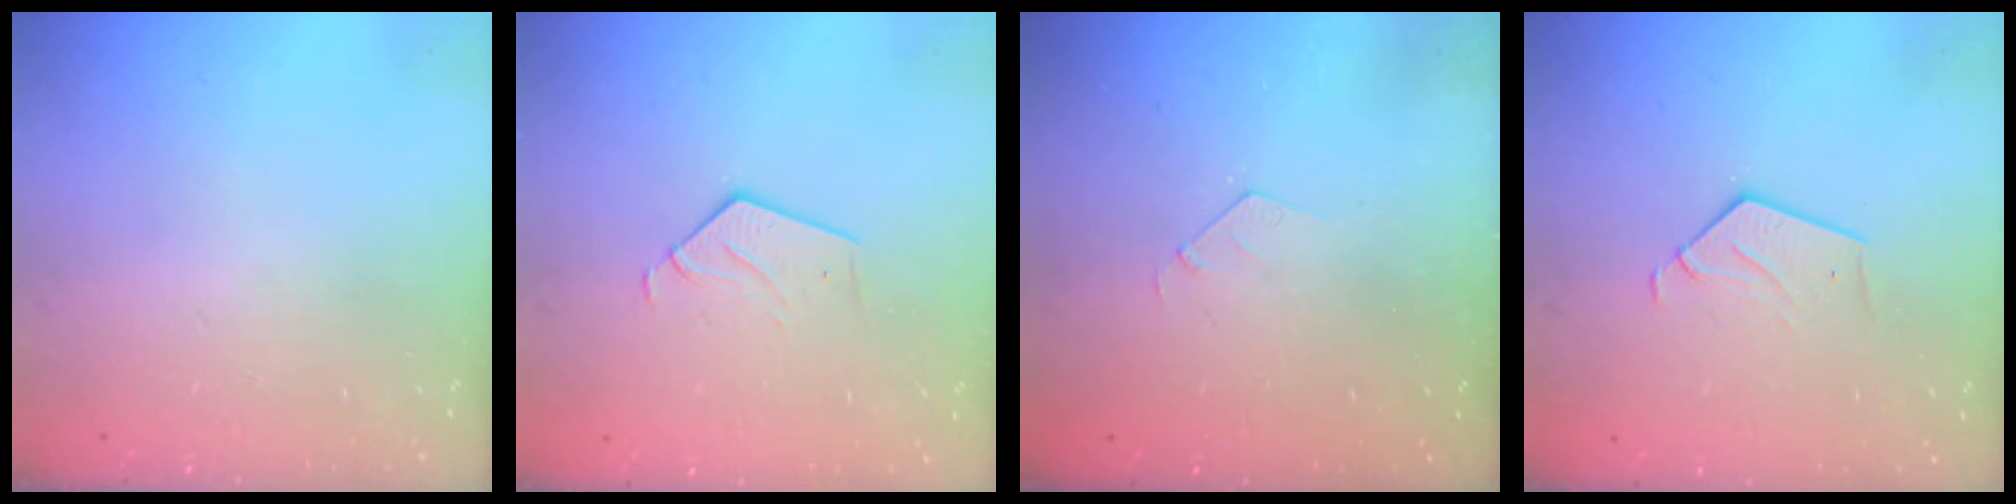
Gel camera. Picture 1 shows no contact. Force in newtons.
{"total": 3.6, "press": 3.6, "slide": 0.3}
{"total": 2.8, "press": 2.8, "slide": 0.1}
{"total": 2.8, "press": 2.8, "slide": 0.2}